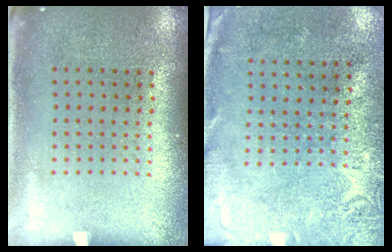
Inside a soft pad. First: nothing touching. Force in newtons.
{"total": 2.7, "press": 2.3, "slide": 1.5}